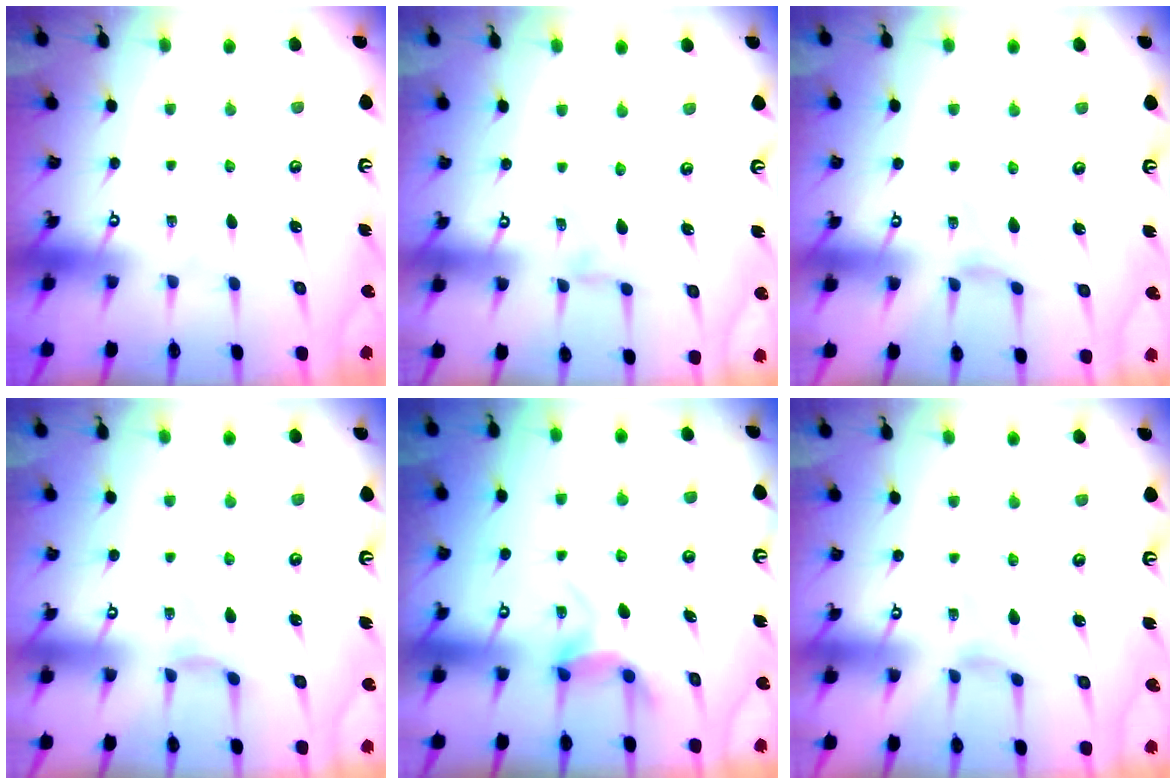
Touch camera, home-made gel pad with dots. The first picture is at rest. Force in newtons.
{"total": 0.0}
{"total": 1.5, "press": 1.4, "slide": 0.4}
{"total": 2.9, "press": 2.9, "slide": 0.5}
{"total": 6.0, "press": 6.0, "slide": 0.1}
{"total": 0.7, "press": 0.6, "slide": 0.3}